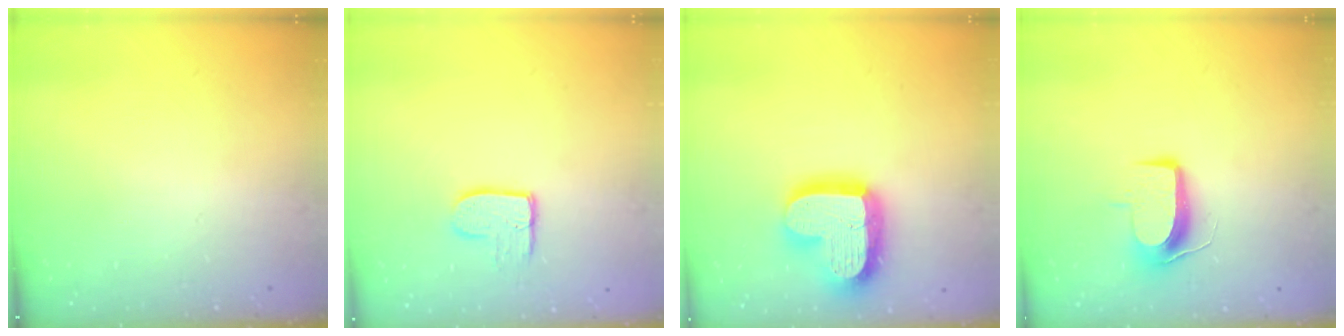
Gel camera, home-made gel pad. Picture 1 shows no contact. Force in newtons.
{"total": 8.8, "press": 8.8, "slide": 0.6}
{"total": 20.7, "press": 20.7, "slide": 1.7}
{"total": 8.8, "press": 8.7, "slide": 0.6}